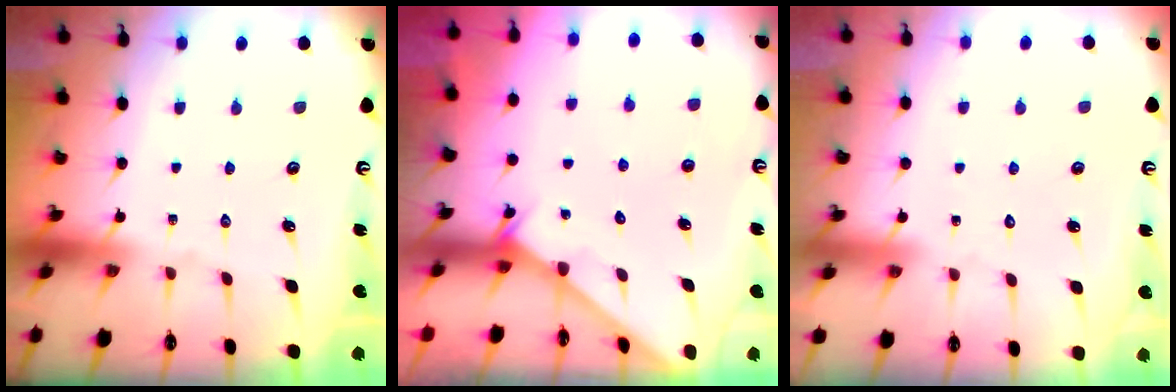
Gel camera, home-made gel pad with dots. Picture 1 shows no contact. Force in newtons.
{"total": 2.4, "press": 2.4, "slide": 0.2}
{"total": 3.3, "press": 3.3, "slide": 0.2}